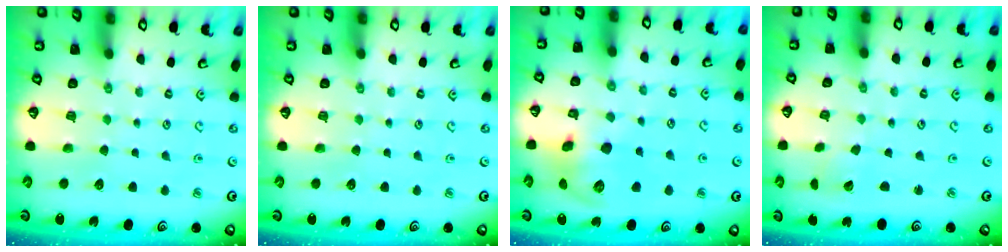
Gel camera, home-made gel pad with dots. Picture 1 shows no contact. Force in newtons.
{"total": 0.0}
{"total": 12.5, "press": 12.4, "slide": 1.8}
{"total": 2.0, "press": 2.0, "slide": 0.2}